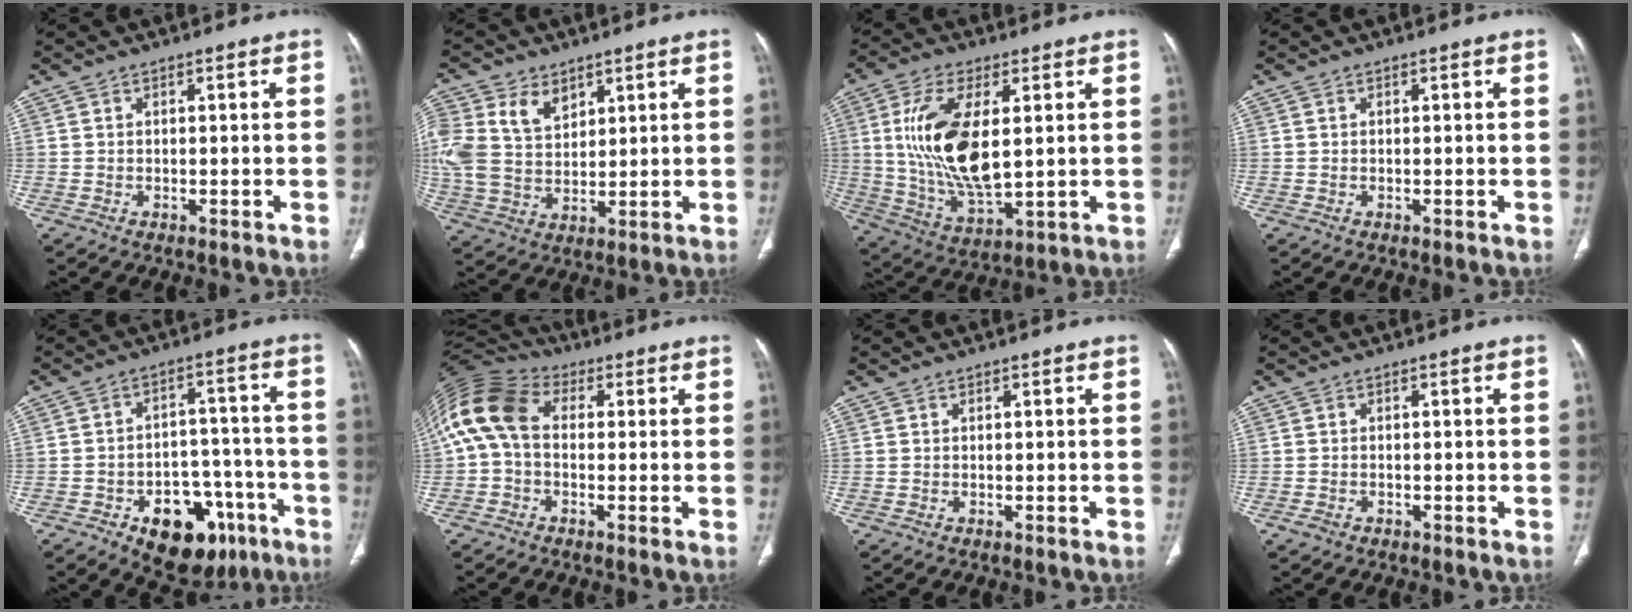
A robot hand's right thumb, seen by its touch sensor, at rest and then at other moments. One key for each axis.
{"total": 14.0, "fx": 5.8, "fy": 9.7, "fz": 8.3, "tx": -0.184, "ty": -0.009, "tz": 0.122}
{"total": 17.0, "fx": 2.5, "fy": 7.7, "fz": 14.9, "tx": -0.293, "ty": -0.020, "tz": 0.059}
{"total": 0.0}
{"total": 16.3, "fx": -8.5, "fy": 10.1, "fz": 9.6, "tx": -0.088, "ty": 0.061, "tz": -0.111}
{"total": 13.2, "fx": 1.1, "fy": 9.1, "fz": 9.5, "tx": -0.195, "ty": 0.038, "tz": 0.007}
{"total": 0.0}
{"total": 1.3, "fx": -0.7, "fy": 0.9, "fz": 0.5, "tx": -0.014, "ty": 0.005, "tz": -0.012}